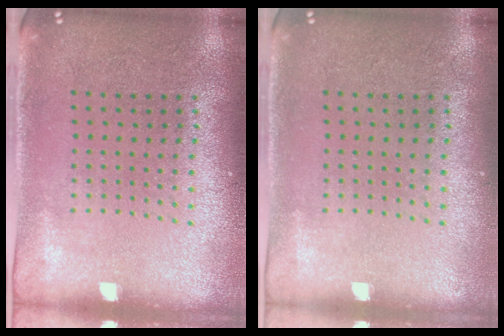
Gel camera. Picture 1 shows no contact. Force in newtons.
{"total": 0.0}